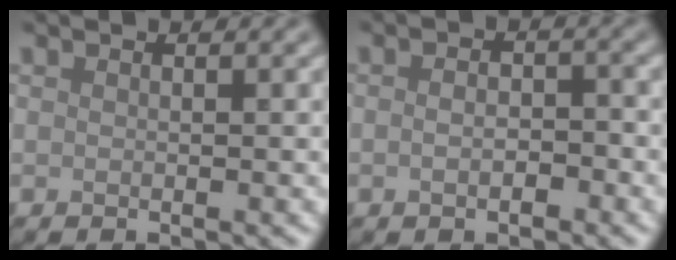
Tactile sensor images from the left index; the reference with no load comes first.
{"total": 2.1, "force": [-0.6, 1.2, 1.6], "torque": [-0.016, 0.000, -0.017]}